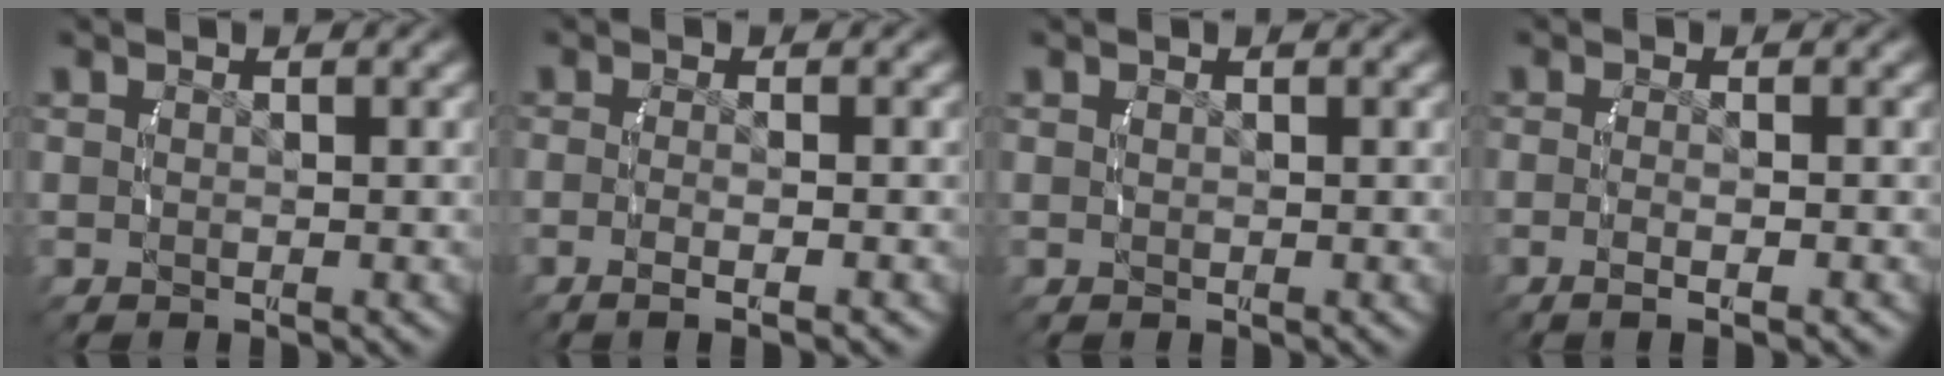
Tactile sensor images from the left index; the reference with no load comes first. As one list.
[{"total": 2.4, "force": [-1.4, 0.4, 1.8], "torque": [-0.045, -0.006, -0.022]}, {"total": 0.0}, {"total": 2.2, "force": [-1.3, 0.4, 1.7], "torque": [-0.044, -0.006, -0.020]}]